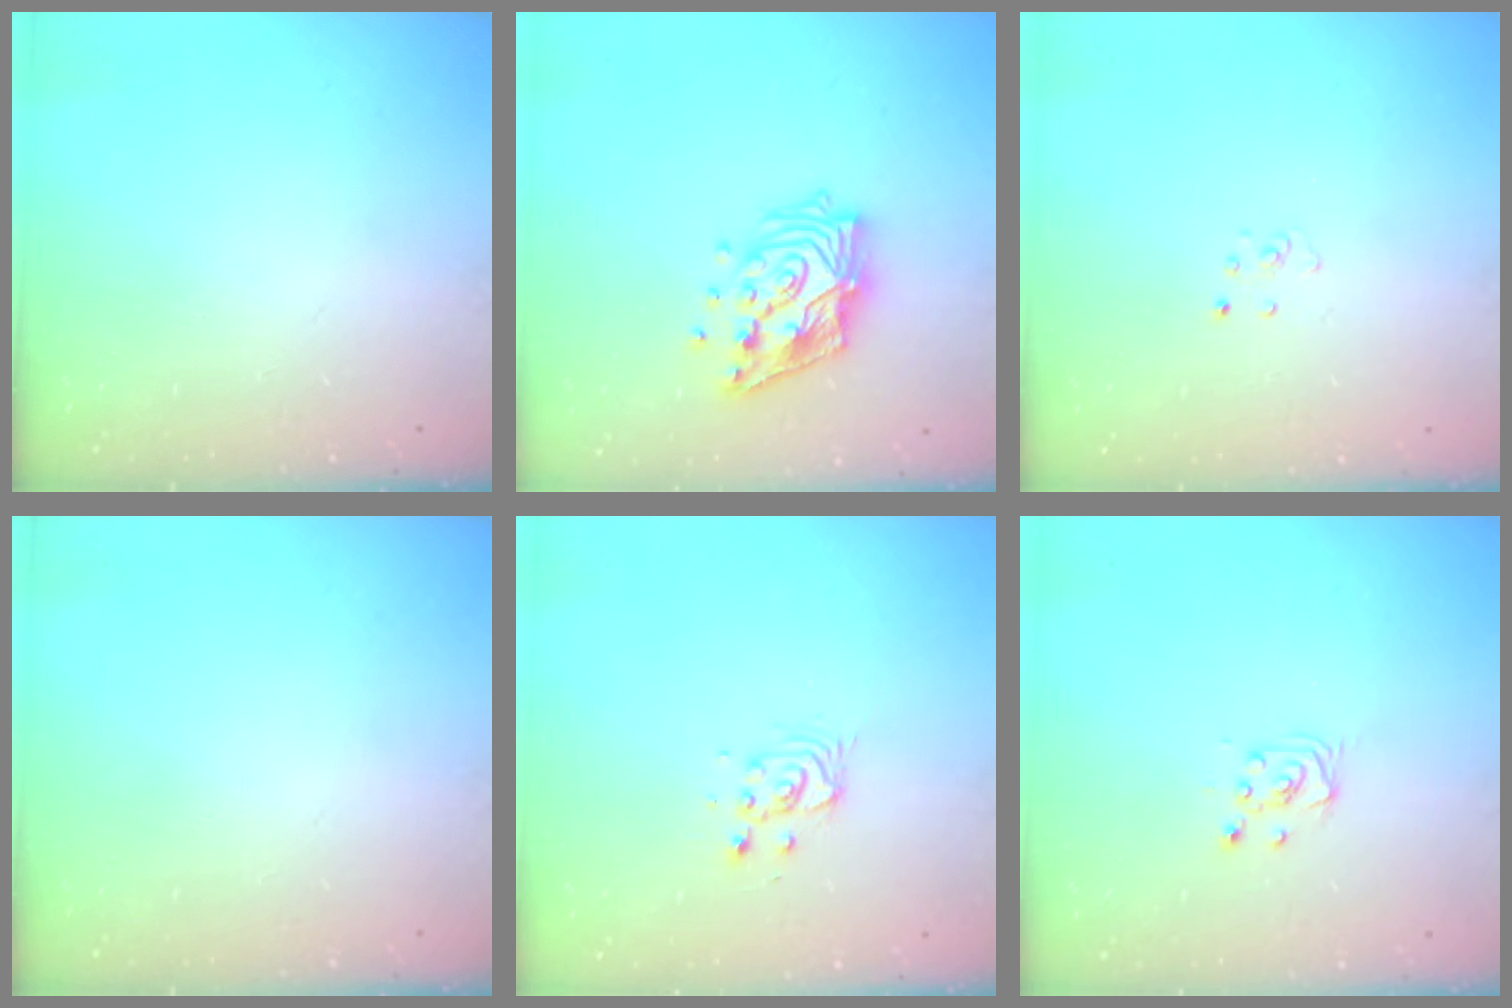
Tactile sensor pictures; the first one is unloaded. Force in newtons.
{"total": 14.7, "press": 14.6, "slide": 1.9}
{"total": 2.3, "press": 2.3, "slide": 0.2}
{"total": 0.0}
{"total": 3.4, "press": 3.4, "slide": 0.4}
{"total": 3.4, "press": 3.4, "slide": 0.4}